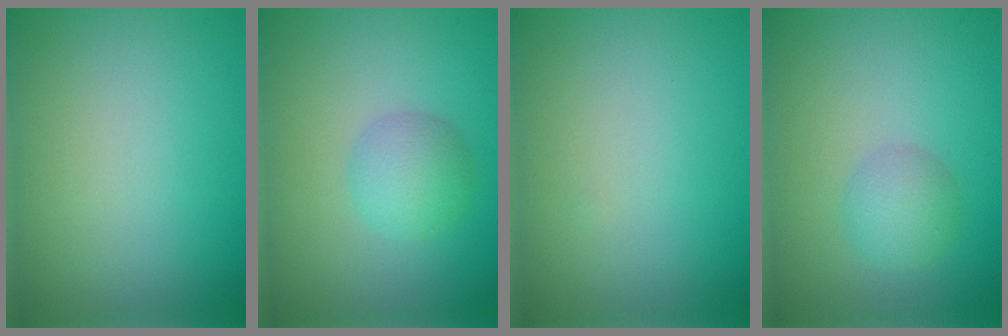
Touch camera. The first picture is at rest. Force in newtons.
{"total": 2.8, "press": 2.8, "slide": 0.1}
{"total": 0.0}
{"total": 2.5, "press": 2.5, "slide": 0.1}